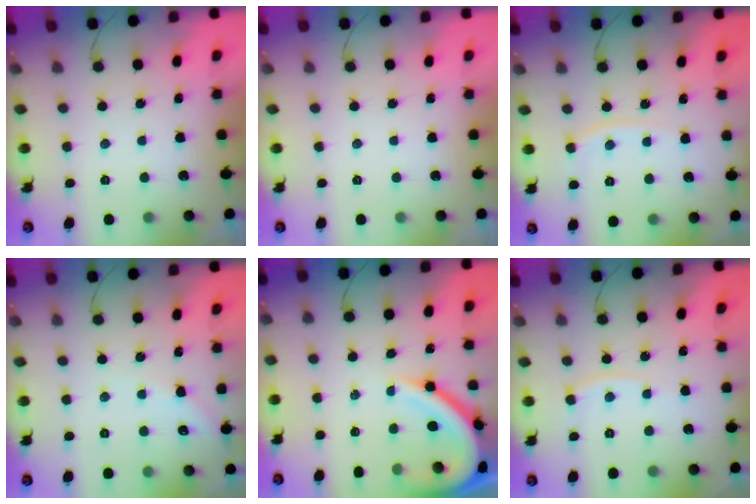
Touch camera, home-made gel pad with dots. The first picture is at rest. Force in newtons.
{"total": 0.0}
{"total": 5.0, "press": 5.0, "slide": 0.3}
{"total": 3.8, "press": 3.7, "slide": 0.6}
{"total": 12.3, "press": 12.3, "slide": 1.3}
{"total": 4.5, "press": 4.4, "slide": 0.6}